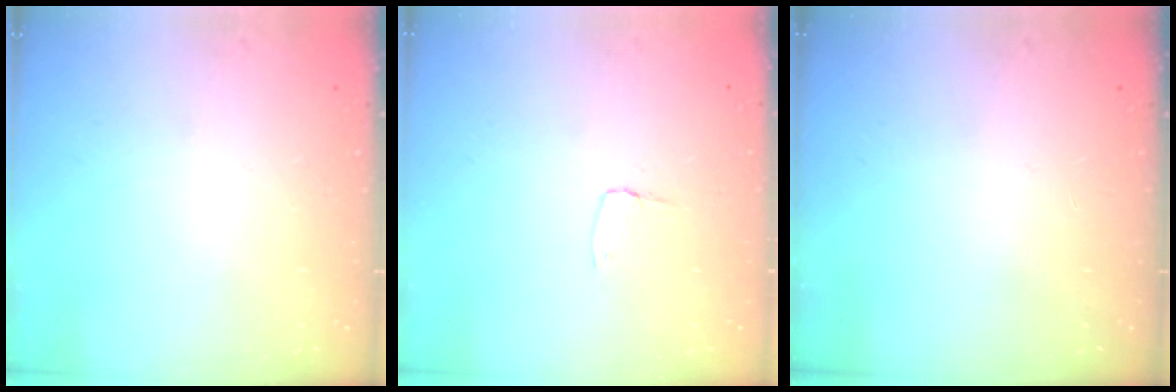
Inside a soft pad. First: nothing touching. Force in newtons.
{"total": 2.9, "press": 2.9, "slide": 0.3}
{"total": 0.0}